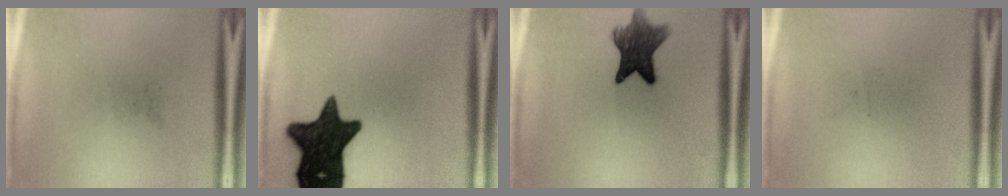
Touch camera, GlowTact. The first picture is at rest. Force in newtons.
{"total": 16.2}
{"total": 9.1}
{"total": 0.0}